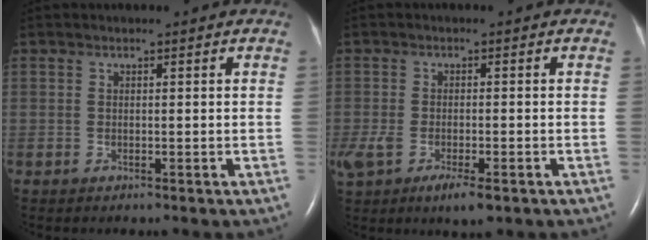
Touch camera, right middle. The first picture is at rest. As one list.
[{"total": 8.2, "force": [-4.7, 3.0, 6.1], "torque": [-0.120, -0.021, -0.077]}]